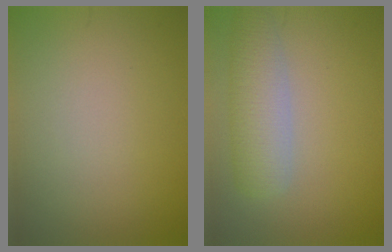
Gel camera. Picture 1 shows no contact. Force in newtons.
{"total": 4.2, "press": 4.2, "slide": 0.2}